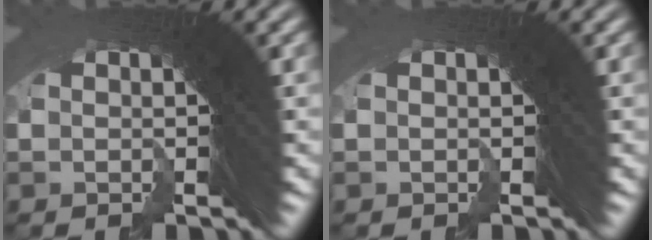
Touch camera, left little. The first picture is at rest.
{"total": 0.0}